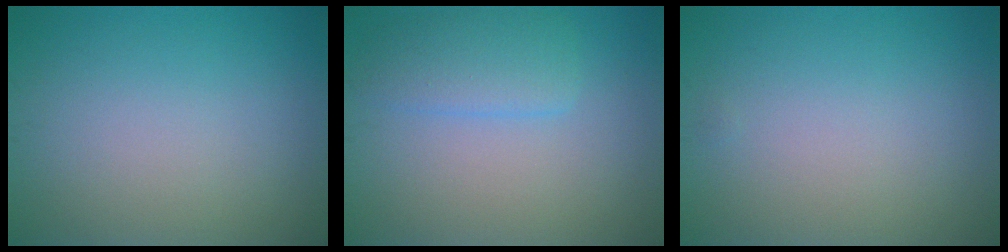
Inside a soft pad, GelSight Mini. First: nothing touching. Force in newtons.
{"total": 3.1, "press": 3.1, "slide": 0.2}
{"total": 0.0}